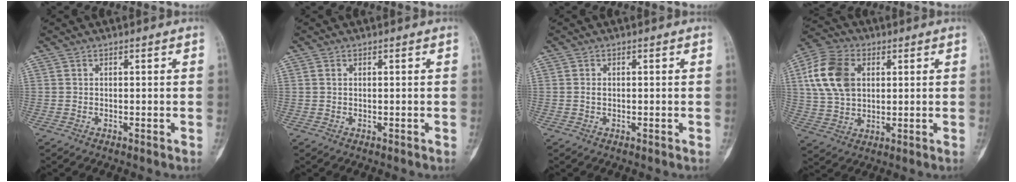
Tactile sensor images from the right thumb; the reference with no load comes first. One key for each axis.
{"total": 0.6, "fx": 0.1, "fy": 0.4, "fz": 0.4, "tx": -0.010, "ty": 0.000, "tz": 0.003}
{"total": 0.8, "fx": 0.0, "fy": 0.6, "fz": 0.6, "tx": -0.010, "ty": 0.002, "tz": -0.001}
{"total": 13.1, "fx": 3.1, "fy": 9.1, "fz": 8.9, "tx": -0.166, "ty": 0.007, "tz": 0.055}